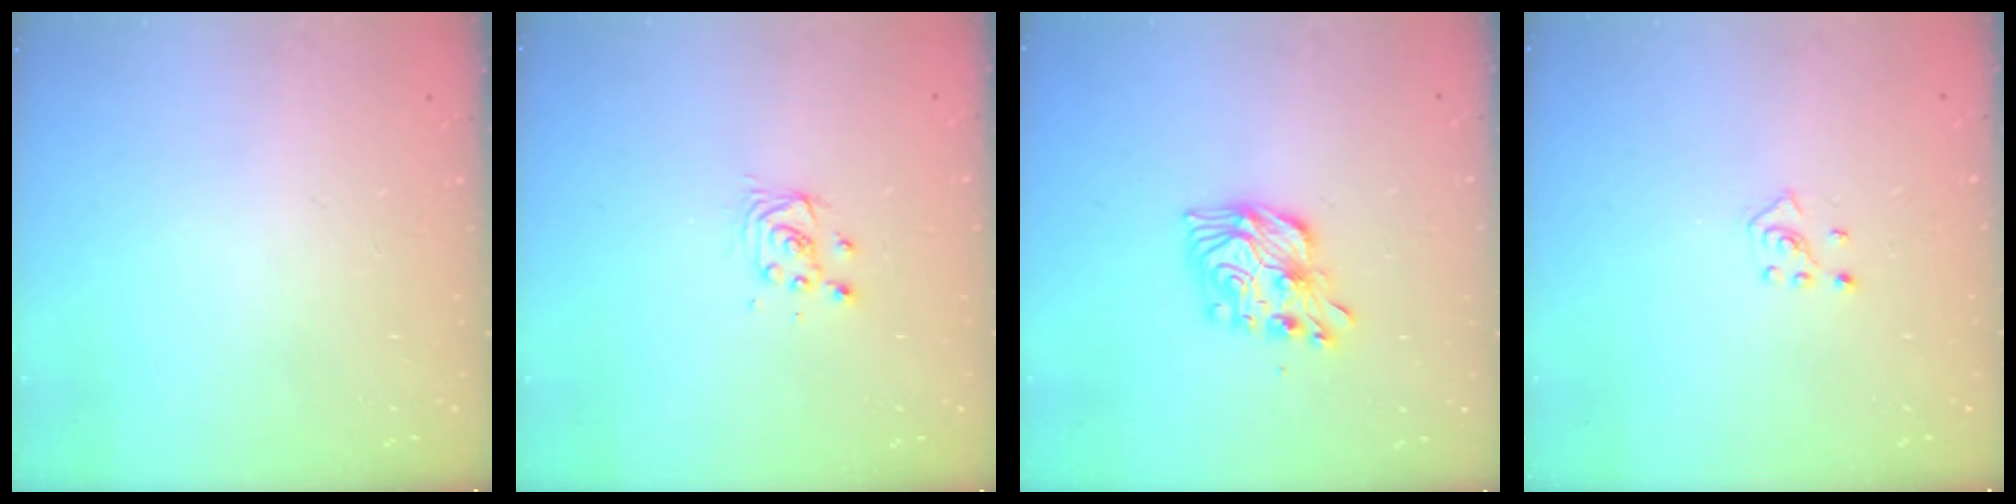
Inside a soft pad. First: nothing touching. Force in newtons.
{"total": 3.3, "press": 3.3, "slide": 0.3}
{"total": 11.6, "press": 11.6, "slide": 0.3}
{"total": 4.2, "press": 4.1, "slide": 0.7}